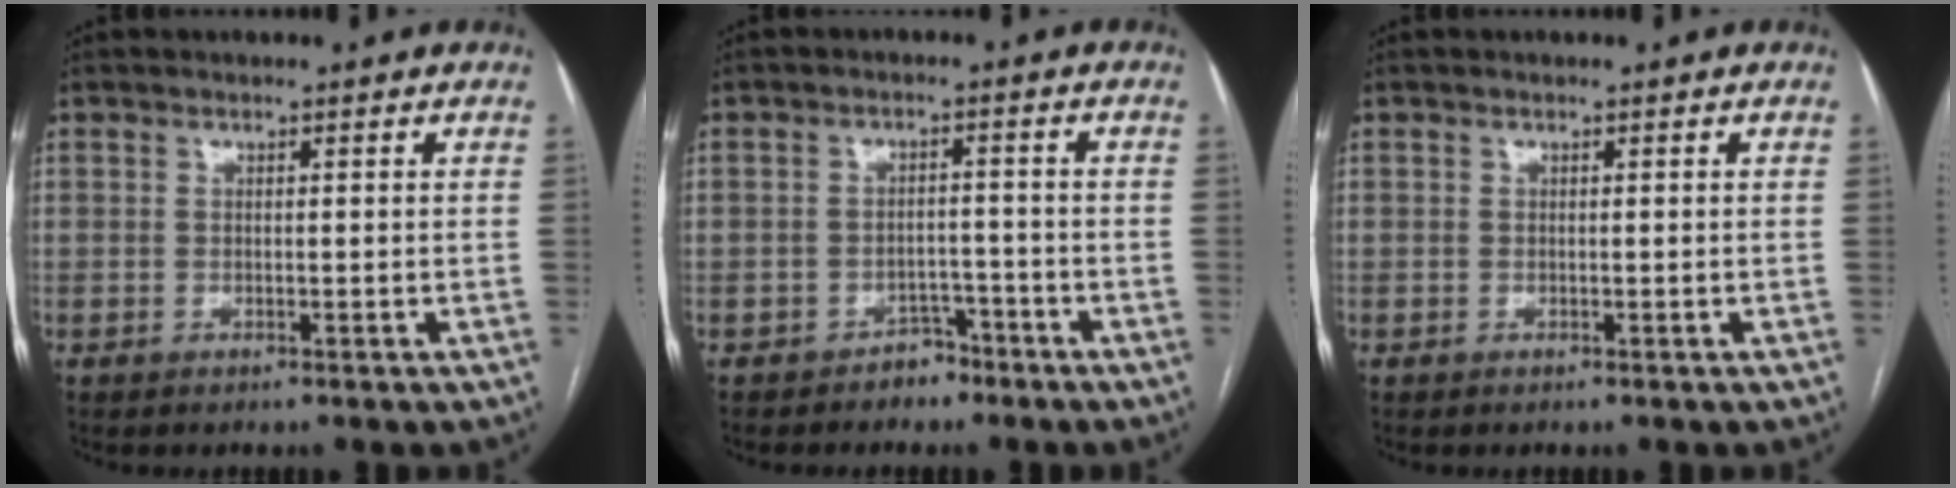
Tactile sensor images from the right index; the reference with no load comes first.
{"total": 3.0, "force": [-2.3, 2.0, 0.3], "torque": [-0.002, 0.011, -0.034]}
{"total": 0.0}